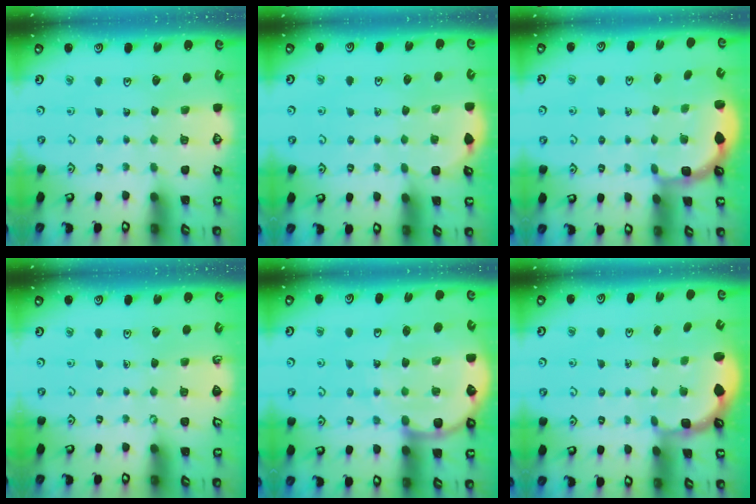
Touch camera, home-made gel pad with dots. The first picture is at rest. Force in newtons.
{"total": 1.8, "press": 1.8, "slide": 0.1}
{"total": 2.7, "press": 2.4, "slide": 1.4}
{"total": 0.0}
{"total": 10.3, "press": 10.1, "slide": 2.1}
{"total": 2.6, "press": 1.9, "slide": 1.7}